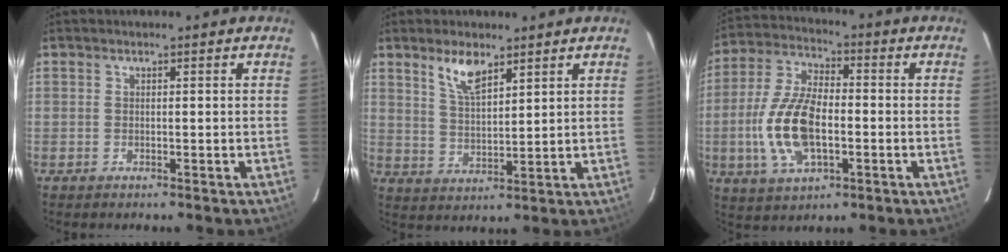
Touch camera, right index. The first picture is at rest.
{"total": 6.3, "force": [4.3, 2.3, 4.0], "torque": [-0.074, 0.001, 0.087]}
{"total": 14.3, "force": [-2.8, 7.0, 12.1], "torque": [-0.260, 0.004, -0.051]}